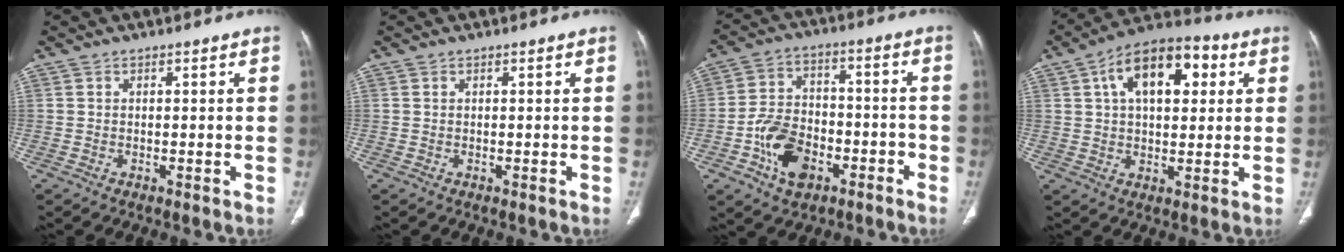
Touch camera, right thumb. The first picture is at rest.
{"total": 0.0}
{"total": 12.1, "force": [-5.6, 7.9, 7.3], "torque": [-0.107, 0.037, -0.094]}
{"total": 15.6, "force": [5.1, 8.4, 12.1], "torque": [-0.164, 0.016, 0.075]}